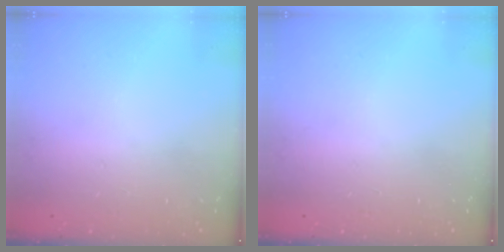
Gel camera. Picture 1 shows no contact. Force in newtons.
{"total": 0.0}